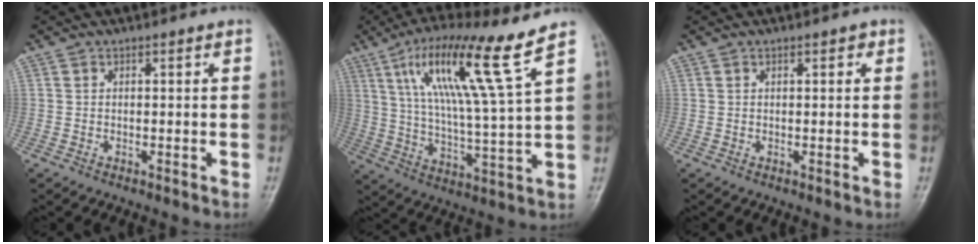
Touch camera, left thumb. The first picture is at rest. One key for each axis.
{"total": 16.4, "fx": 9.1, "fy": 0.1, "fz": 13.6, "tx": -0.240, "ty": -0.040, "tz": 0.163}
{"total": 1.3, "fx": 0.6, "fy": 0.6, "fz": 1.0, "tx": -0.009, "ty": 0.001, "tz": 0.007}